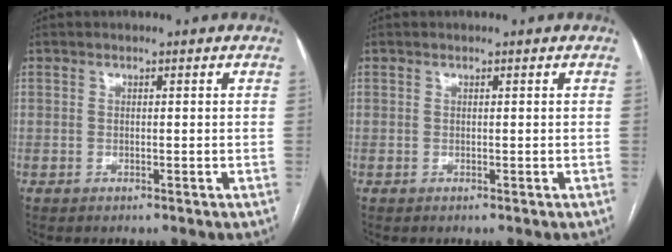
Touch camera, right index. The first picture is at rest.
{"total": 0.0}